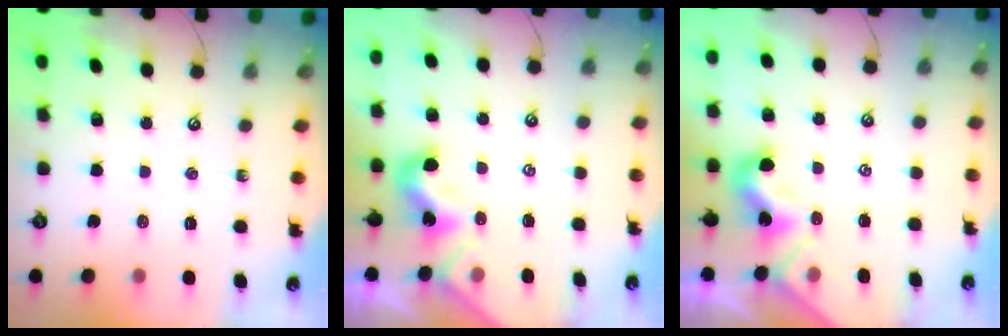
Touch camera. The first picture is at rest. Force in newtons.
{"total": 1.8, "press": 1.8, "slide": 0.5}
{"total": 2.0, "press": 2.0, "slide": 0.5}